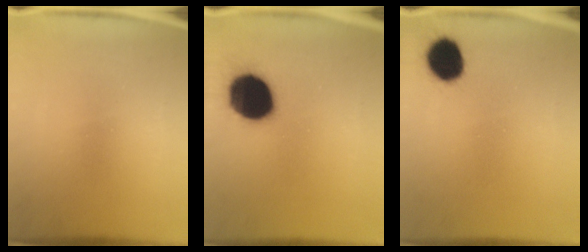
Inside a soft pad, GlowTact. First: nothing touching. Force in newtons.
{"total": 19.3}
{"total": 9.2}